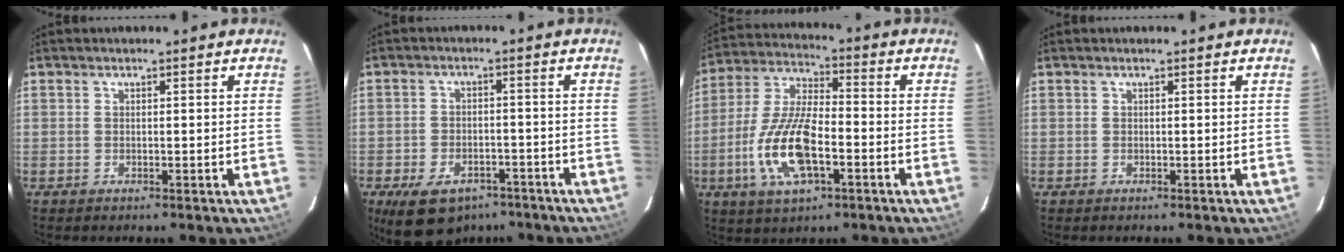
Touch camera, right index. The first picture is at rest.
{"total": 12.0, "force": [-8.0, 6.8, 5.8], "torque": [-0.134, -0.006, -0.116]}
{"total": 14.9, "force": [-4.9, 5.7, 12.9], "torque": [-0.278, -0.006, -0.091]}
{"total": 0.0}